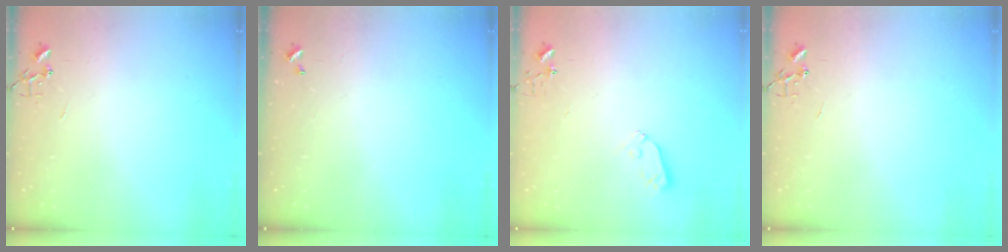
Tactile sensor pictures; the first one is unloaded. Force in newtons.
{"total": 0.0}
{"total": 4.7, "press": 4.6, "slide": 0.9}
{"total": 0.0}